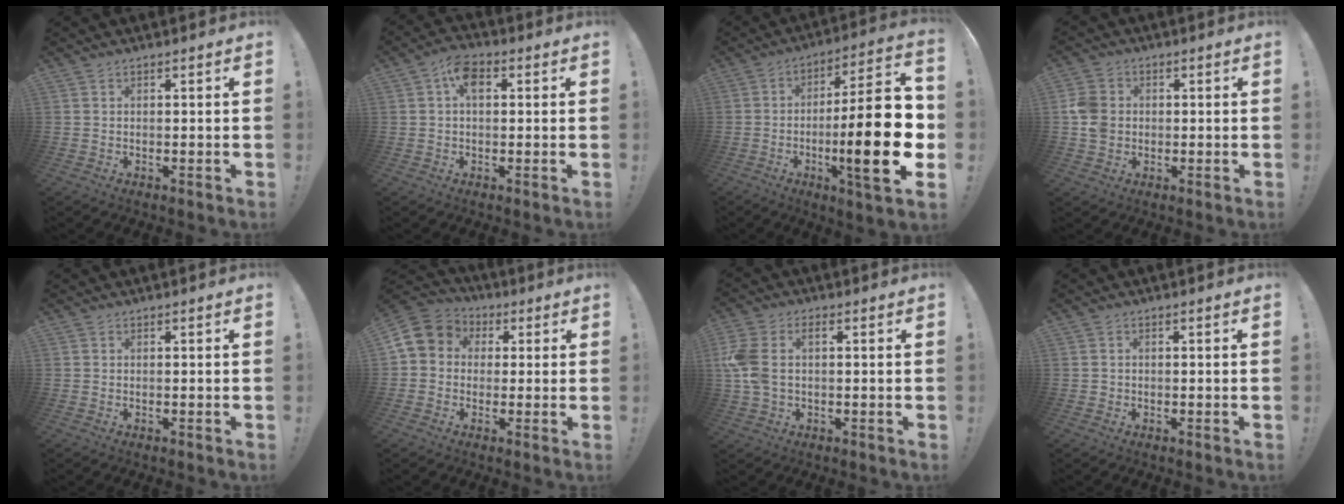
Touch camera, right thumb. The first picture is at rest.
{"total": 6.5, "force": [1.6, 3.9, 4.9], "torque": [-0.080, 0.007, 0.029]}
{"total": 23.3, "force": [-4.8, 4.9, 22.2], "torque": [-0.349, 0.023, -0.076]}
{"total": 7.8, "force": [-0.1, 6.9, 3.7], "torque": [-0.068, 0.014, 0.001]}
{"total": 0.0}
{"total": 8.6, "force": [1.3, 7.7, 3.7], "torque": [-0.057, 0.004, 0.030]}
{"total": 8.0, "force": [0.7, 5.4, 5.9], "torque": [-0.132, 0.000, 0.012]}
{"total": 0.8, "force": [-0.1, 0.8, 0.1], "torque": [-0.005, 0.004, -0.002]}